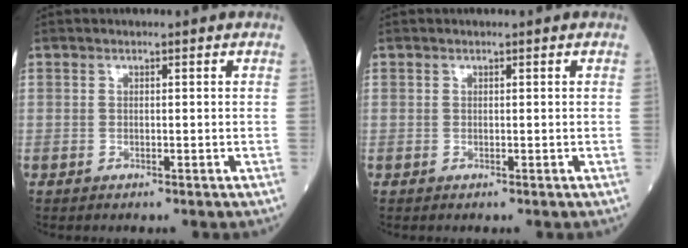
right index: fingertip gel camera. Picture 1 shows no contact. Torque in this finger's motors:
{"motor_torque": [-0.01, -0.02, 0.03, 0.02]}